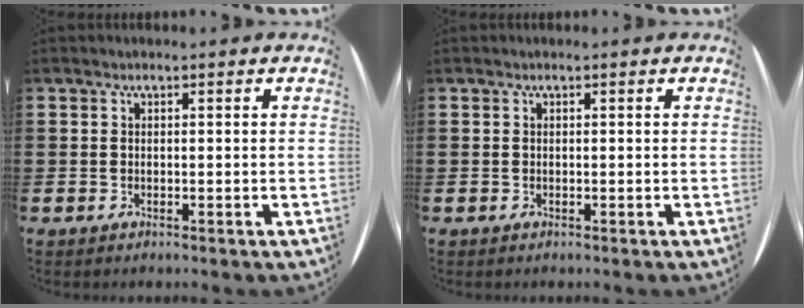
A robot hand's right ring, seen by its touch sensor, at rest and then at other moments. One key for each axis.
{"total": 0.0}